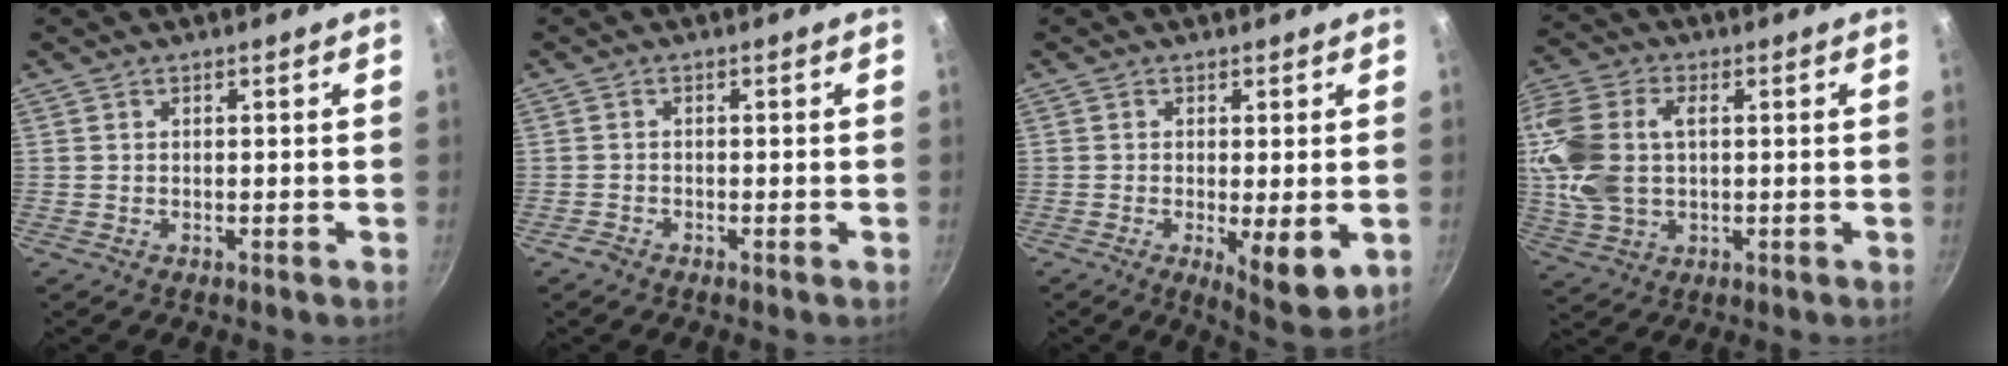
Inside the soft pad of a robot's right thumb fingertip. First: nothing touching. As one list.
[{"total": 1.1, "force": [-0.9, 0.5, 0.5], "torque": [-0.008, -0.001, -0.021]}, {"total": 8.4, "force": [-2.0, 2.6, 7.7], "torque": [-0.112, -0.023, -0.026]}, {"total": 15.9, "force": [1.5, 10.0, 12.3], "torque": [-0.296, 0.011, 0.030]}]